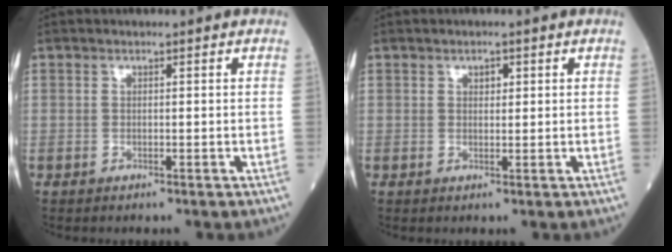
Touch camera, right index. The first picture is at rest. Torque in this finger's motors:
{"motor_torque": [0.03, 0.05, -0.01, 0.02]}